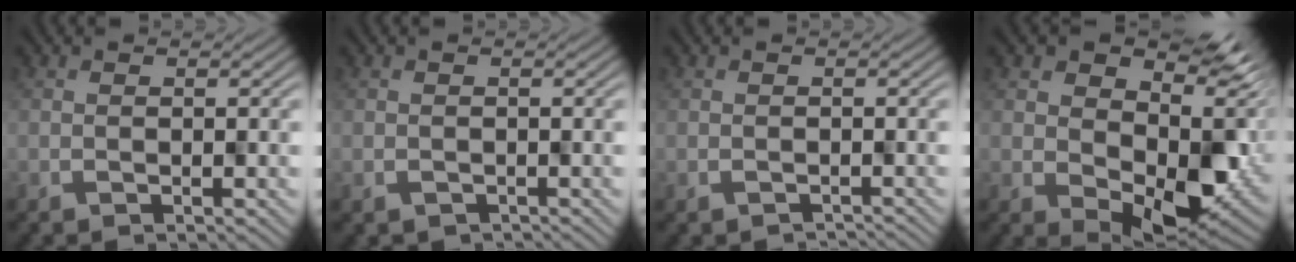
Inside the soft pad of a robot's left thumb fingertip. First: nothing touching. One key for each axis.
{"total": 1.1, "fx": -0.9, "fy": 0.6, "fz": 0.2, "tx": -0.001, "ty": -0.003, "tz": -0.013}
{"total": 1.4, "fx": -1.3, "fy": 0.4, "fz": 0.1, "tx": 0.001, "ty": 0.000, "tz": -0.018}
{"total": 13.9, "fx": 3.5, "fy": 8.5, "fz": 10.5, "tx": -0.149, "ty": -0.020, "tz": 0.068}